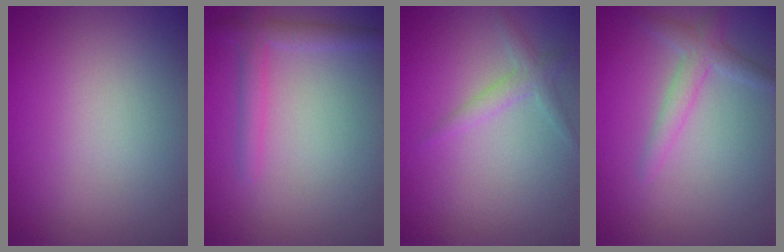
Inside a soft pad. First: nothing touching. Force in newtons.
{"total": 2.3, "press": 2.3, "slide": 0.2}
{"total": 1.6, "press": 1.6, "slide": 0.0}
{"total": 2.2, "press": 2.2, "slide": 0.1}